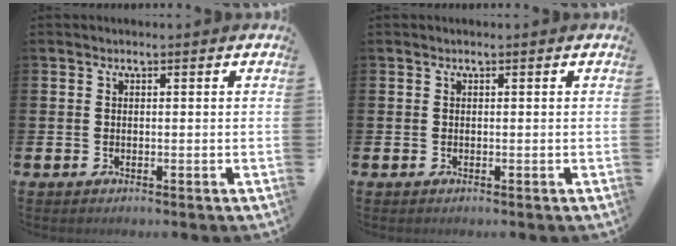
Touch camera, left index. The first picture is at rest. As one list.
[{"total": 0.0}]